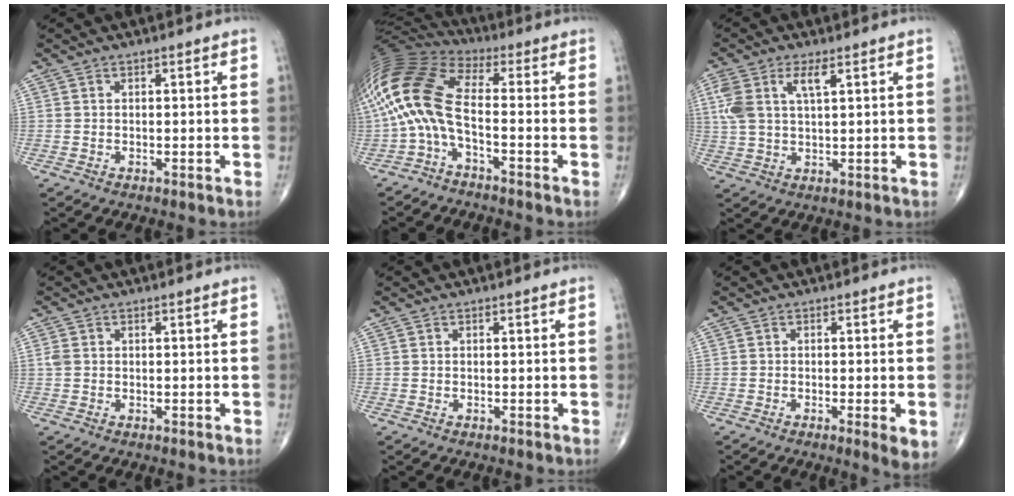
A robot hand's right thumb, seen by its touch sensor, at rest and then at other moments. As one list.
[{"total": 14.0, "force": [-3.1, 5.5, 12.5], "torque": [-0.275, 0.064, -0.071]}, {"total": 7.6, "force": [2.9, 3.1, 6.3], "torque": [-0.153, 0.007, 0.063]}, {"total": 1.3, "force": [0.2, 0.9, 0.8], "torque": [-0.026, 0.004, 0.004]}, {"total": 0.0}, {"total": 3.9, "force": [-1.1, 0.6, 3.7], "torque": [-0.056, -0.011, -0.018]}]